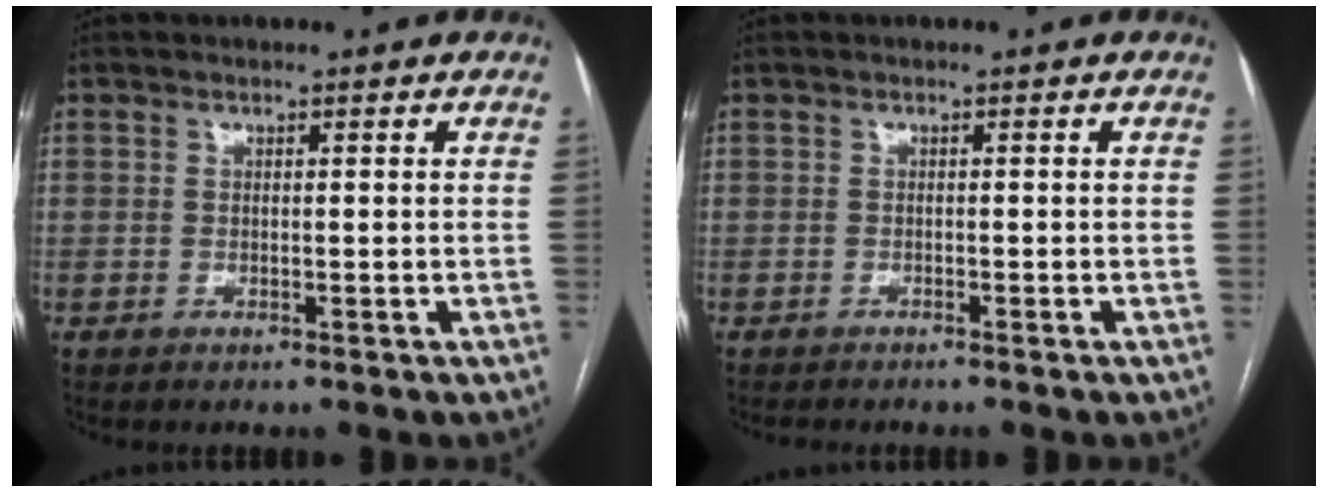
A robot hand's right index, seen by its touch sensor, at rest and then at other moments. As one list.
[{"total": 1.5, "force": [-1.4, 0.0, 0.5], "torque": [-0.009, -0.002, -0.020]}]